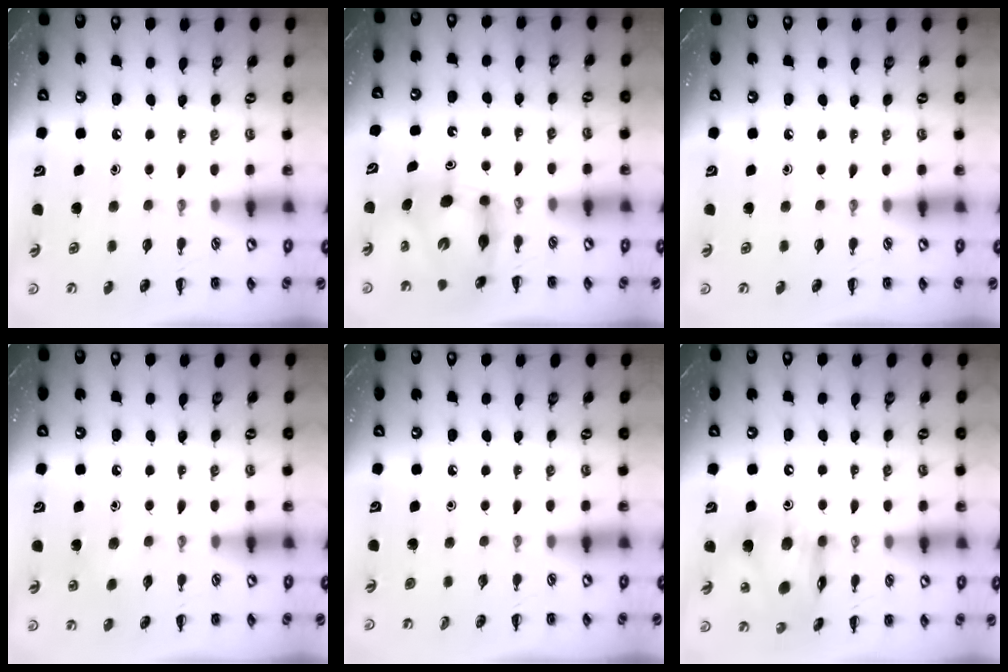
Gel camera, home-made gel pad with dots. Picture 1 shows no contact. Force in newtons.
{"total": 7.0, "press": 6.9, "slide": 0.8}
{"total": 0.0}
{"total": 5.1, "press": 4.9, "slide": 1.4}
{"total": 0.0}
{"total": 14.6, "press": 14.1, "slide": 3.8}